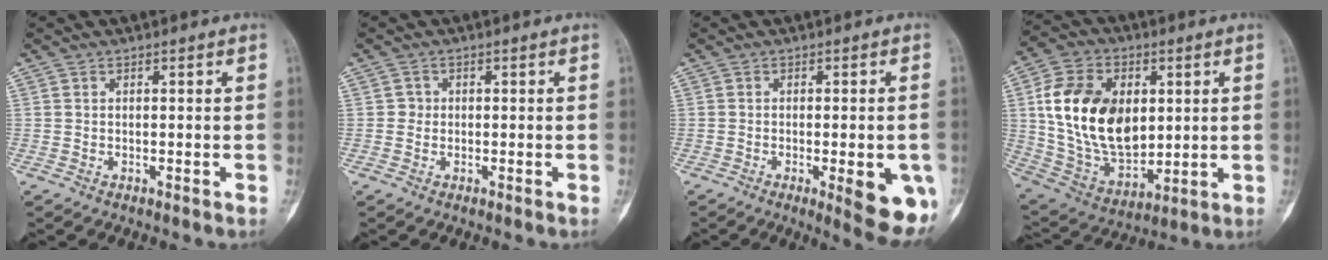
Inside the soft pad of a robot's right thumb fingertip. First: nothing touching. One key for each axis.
{"total": 1.4, "fx": 0.0, "fy": 1.4, "fz": 0.3, "tx": 0.005, "ty": 0.005, "tz": -0.004}
{"total": 11.0, "fx": -3.4, "fy": 3.2, "fz": 10.0, "tx": -0.109, "ty": -0.011, "tz": -0.034}
{"total": 21.9, "fx": 3.5, "fy": 14.3, "fz": 16.2, "tx": -0.272, "ty": -0.017, "tz": 0.076}